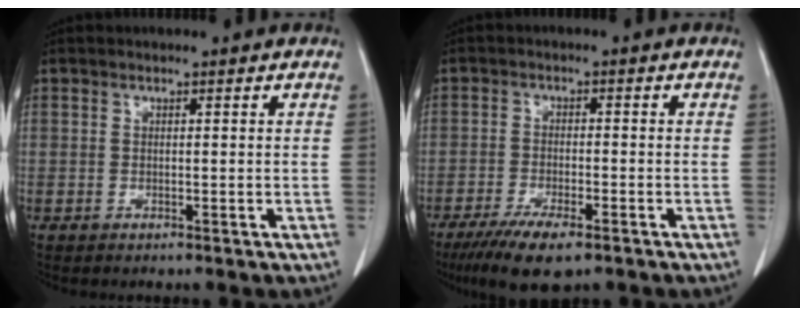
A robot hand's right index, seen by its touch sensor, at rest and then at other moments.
{"total": 8.2, "force": [-5.7, 1.9, 5.6], "torque": [-0.095, -0.016, -0.091]}